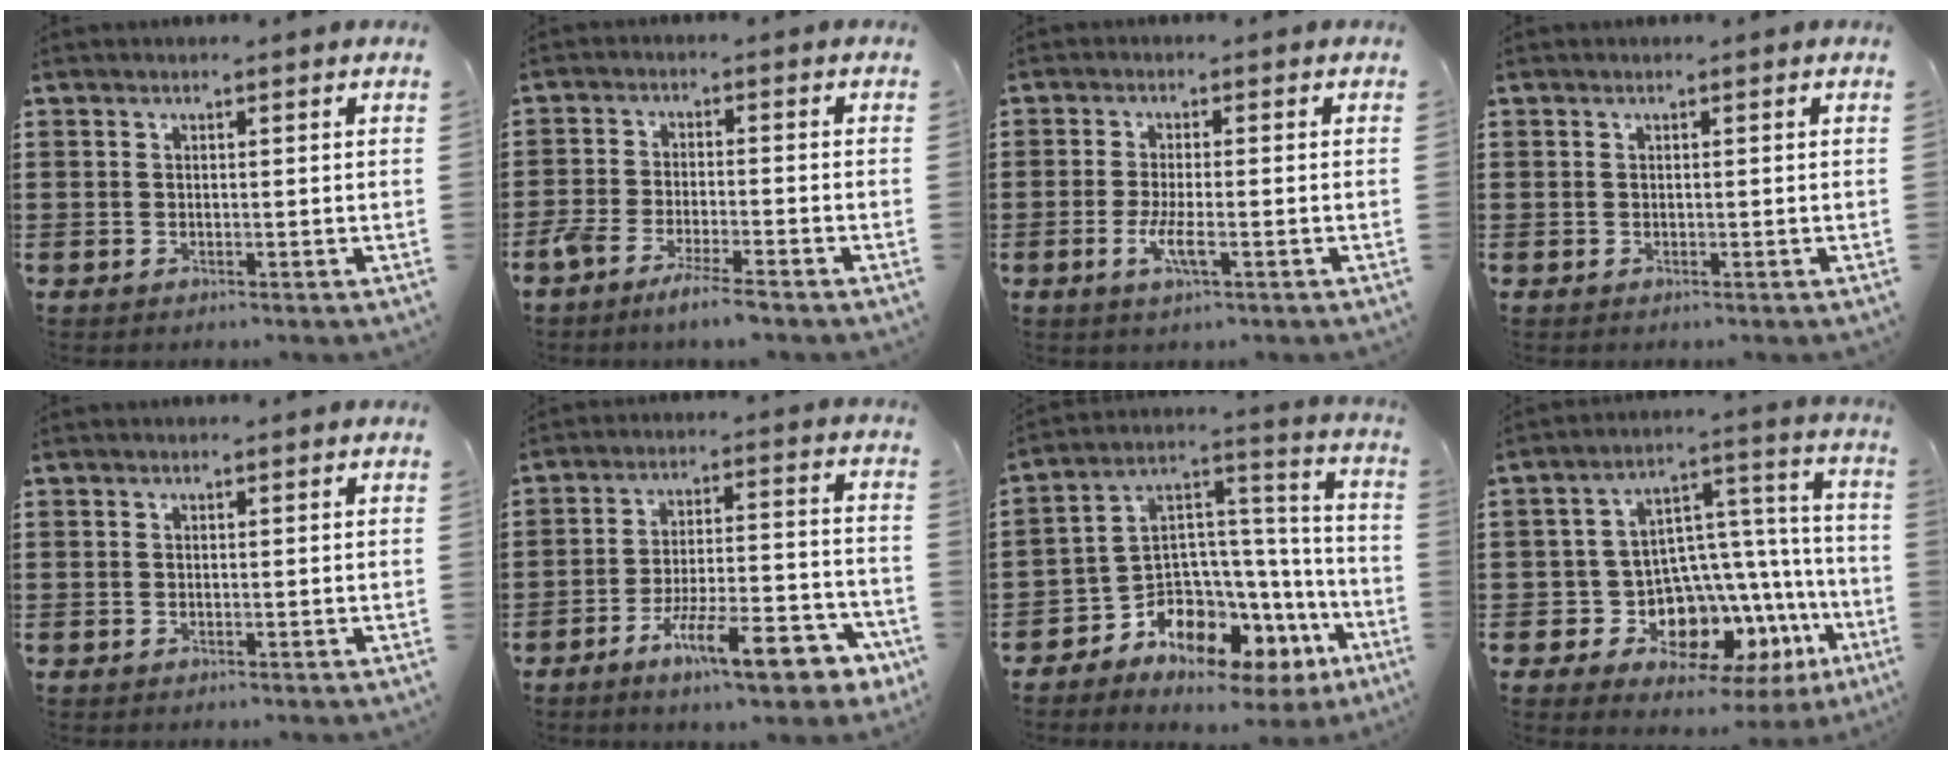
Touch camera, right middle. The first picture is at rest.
{"total": 4.7, "force": [-4.0, 0.2, 2.5], "torque": [-0.063, -0.012, -0.078]}
{"total": 4.1, "force": [-1.5, 0.8, 3.7], "torque": [-0.074, -0.004, -0.030]}
{"total": 0.0}
{"total": 0.0}
{"total": 13.0, "force": [-8.3, 3.6, 9.3], "torque": [-0.144, 0.029, -0.142]}
{"total": 6.8, "force": [-5.4, 3.8, 1.4], "torque": [-0.053, -0.024, -0.105]}
{"total": 9.4, "force": [-5.1, 6.5, 4.5], "torque": [-0.098, -0.025, -0.089]}